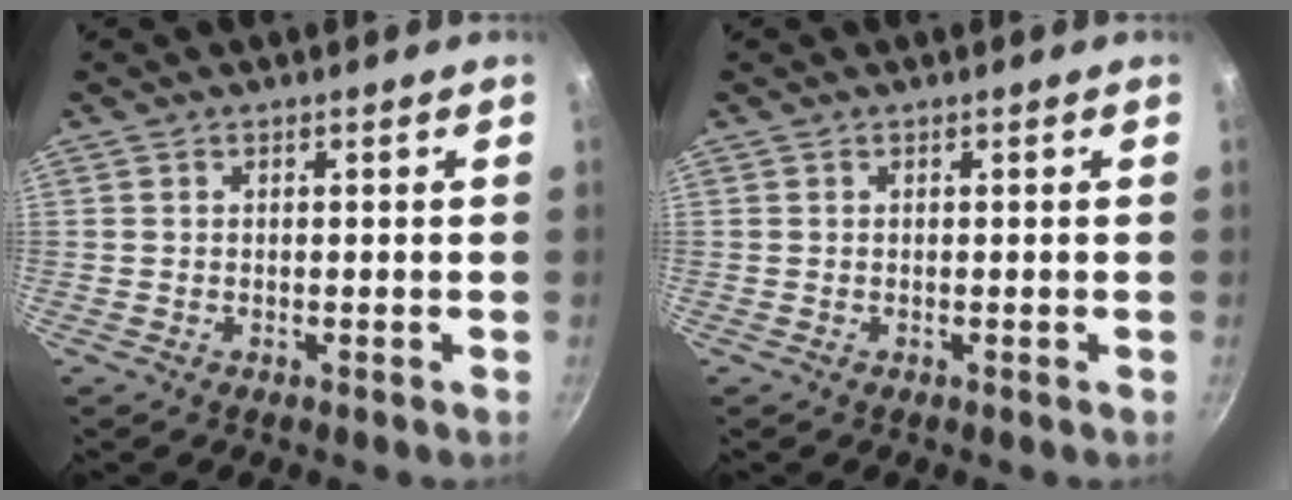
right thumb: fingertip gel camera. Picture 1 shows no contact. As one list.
[{"total": 0.0}]